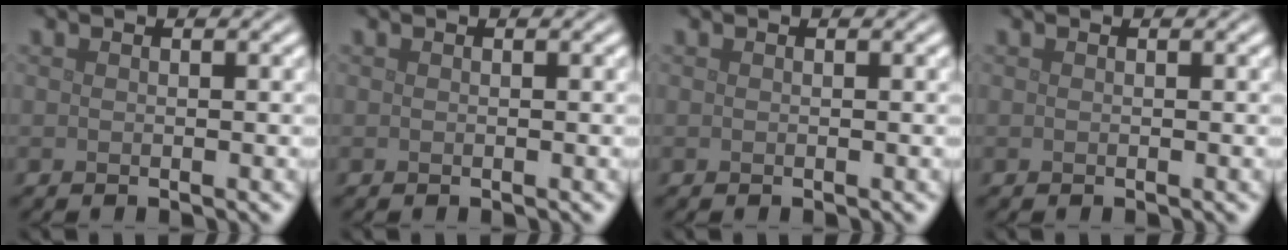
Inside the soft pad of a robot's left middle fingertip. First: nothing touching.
{"total": 0.0}
{"total": 0.0}
{"total": 0.0}